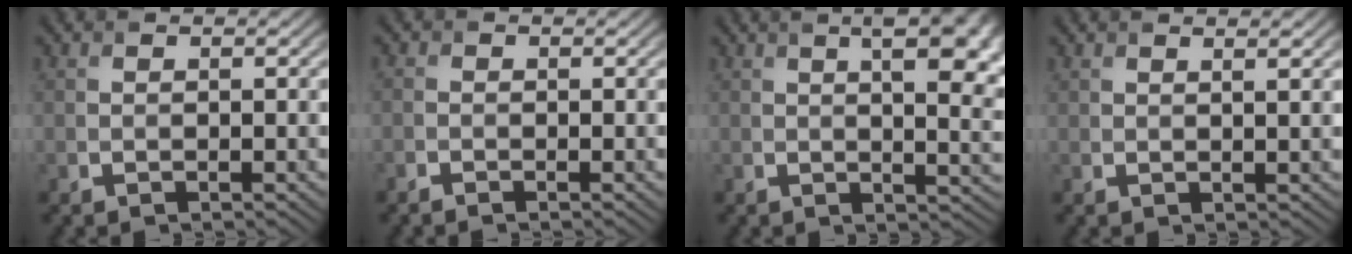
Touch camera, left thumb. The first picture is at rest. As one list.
[{"total": 1.1, "force": [-1.0, 0.5, 0.3], "torque": [-0.008, -0.001, -0.024]}, {"total": 11.2, "force": [3.7, 4.4, 9.6], "torque": [-0.118, 0.036, 0.040]}, {"total": 1.6, "force": [1.2, 0.2, 1.0], "torque": [-0.018, 0.002, 0.014]}]